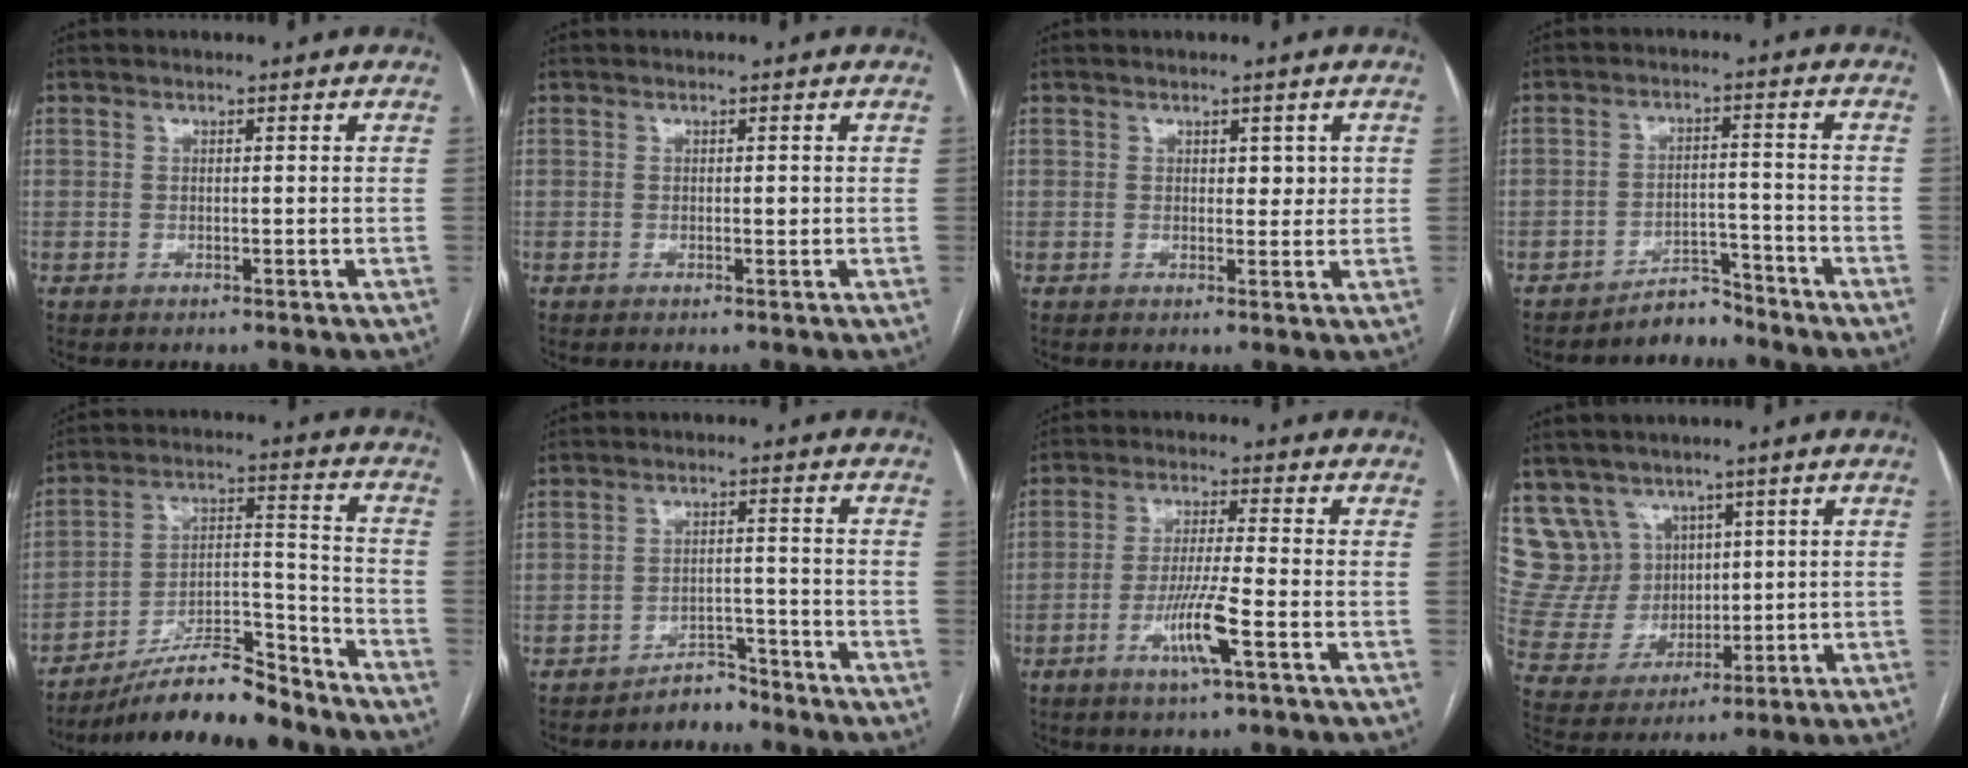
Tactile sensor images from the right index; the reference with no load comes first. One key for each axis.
{"total": 0.7, "fx": 0.0, "fy": 0.3, "fz": 0.6, "tx": -0.008, "ty": 0.000, "tz": 0.000}
{"total": 2.4, "fx": 0.7, "fy": 1.5, "fz": 1.7, "tx": -0.015, "ty": 0.000, "tz": 0.009}
{"total": 4.0, "fx": -3.9, "fy": 1.1, "fz": 0.0, "tx": 0.008, "ty": 0.006, "tz": -0.063}
{"total": 14.4, "fx": -12.8, "fy": 2.1, "fz": 6.3, "tx": -0.098, "ty": 0.026, "tz": -0.219}
{"total": 3.5, "fx": -3.3, "fy": 1.2, "fz": -0.1, "tx": 0.010, "ty": 0.002, "tz": -0.052}
{"total": 7.3, "fx": -3.0, "fy": -0.3, "fz": 6.7, "tx": -0.128, "ty": -0.010, "tz": -0.057}
{"total": 9.8, "fx": 6.4, "fy": 7.4, "fz": 0.8, "tx": -0.031, "ty": 0.042, "tz": 0.144}